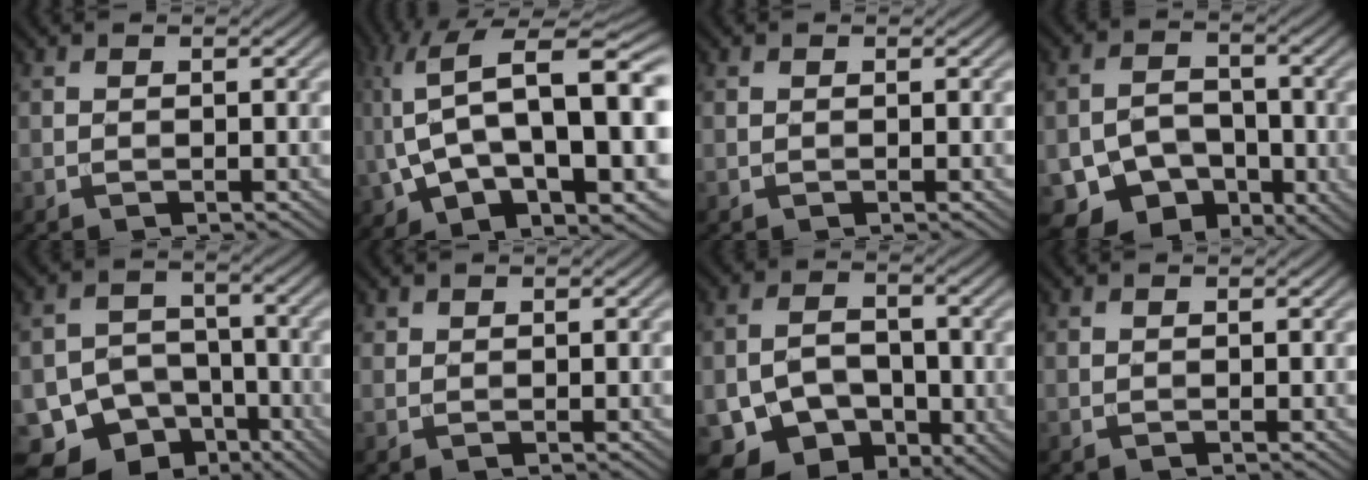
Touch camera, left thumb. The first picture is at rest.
{"total": 19.3, "force": [2.3, 8.6, 17.2], "torque": [-0.326, -0.006, 0.067]}
{"total": 0.0}
{"total": 8.9, "force": [-4.2, 6.4, 4.5], "torque": [-0.070, -0.018, -0.077]}
{"total": 12.0, "force": [-7.3, 8.8, 3.8], "torque": [-0.084, -0.033, -0.118]}
{"total": 0.9, "force": [0.7, 0.4, 0.2], "torque": [-0.007, -0.001, 0.018]}
{"total": 8.8, "force": [-3.4, 6.3, 5.1], "torque": [-0.091, -0.018, -0.059]}
{"total": 0.0}